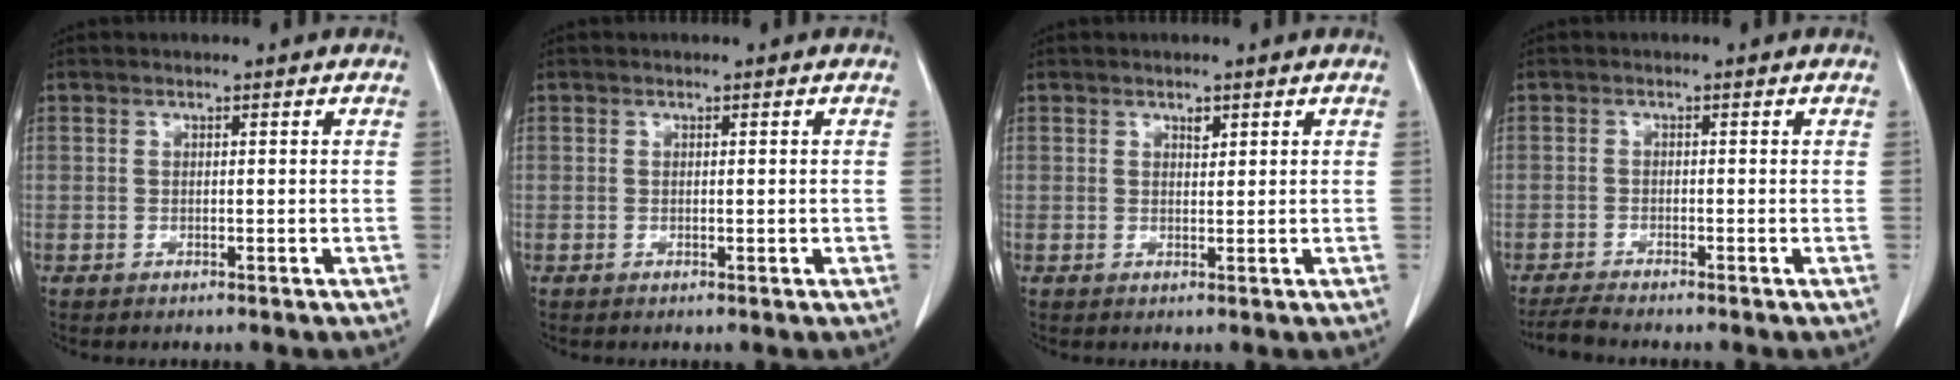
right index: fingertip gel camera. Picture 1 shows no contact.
{"total": 0.6, "force": [0.0, 0.2, 0.5], "torque": [-0.008, -0.002, 0.004]}
{"total": 1.1, "force": [0.7, 0.5, 0.6], "torque": [-0.009, -0.005, 0.011]}
{"total": 2.5, "force": [-2.3, -0.5, 0.7], "torque": [-0.021, -0.013, -0.046]}